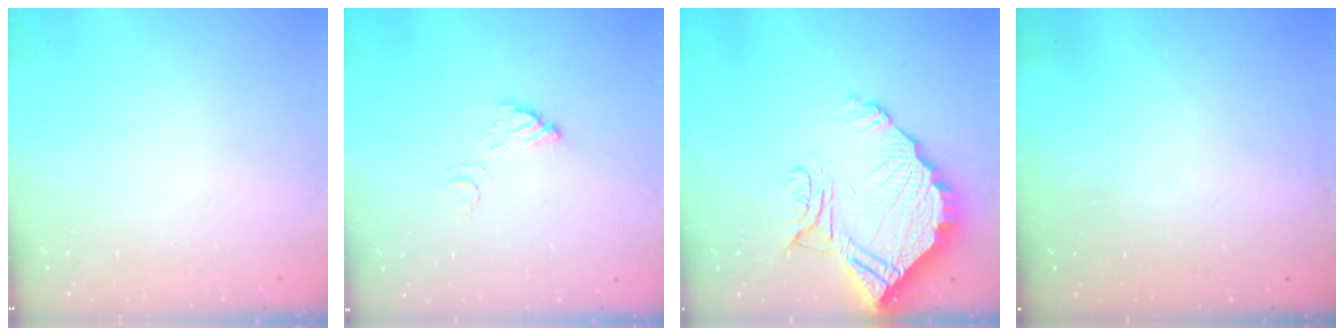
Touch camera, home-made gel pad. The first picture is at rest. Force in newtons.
{"total": 3.6, "press": 3.6, "slide": 0.3}
{"total": 14.2, "press": 14.1, "slide": 1.7}
{"total": 3.2, "press": 3.2, "slide": 0.2}